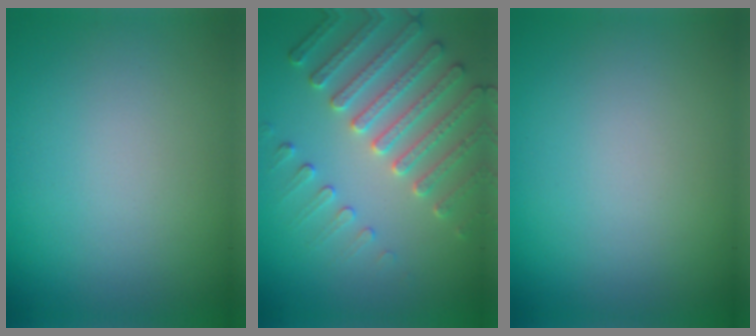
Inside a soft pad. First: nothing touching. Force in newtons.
{"total": 4.7, "press": 4.4, "slide": 1.7}
{"total": 0.0}